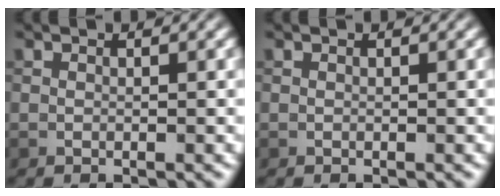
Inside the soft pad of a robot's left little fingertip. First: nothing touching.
{"total": 0.0}